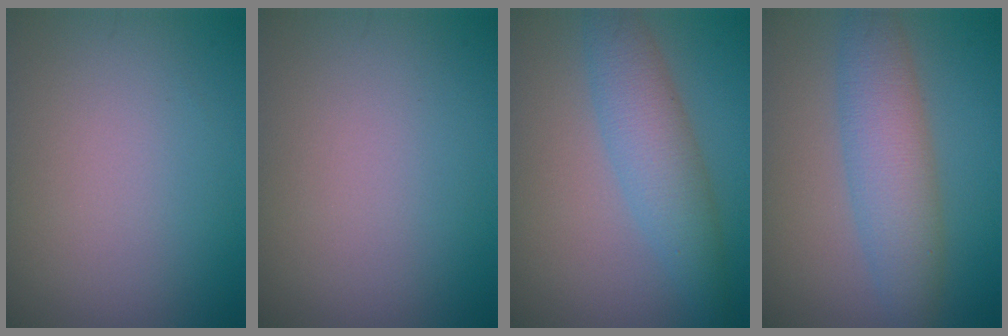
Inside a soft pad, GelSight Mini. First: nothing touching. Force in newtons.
{"total": 0.0}
{"total": 4.5, "press": 4.5, "slide": 0.1}
{"total": 4.8, "press": 4.8, "slide": 0.1}